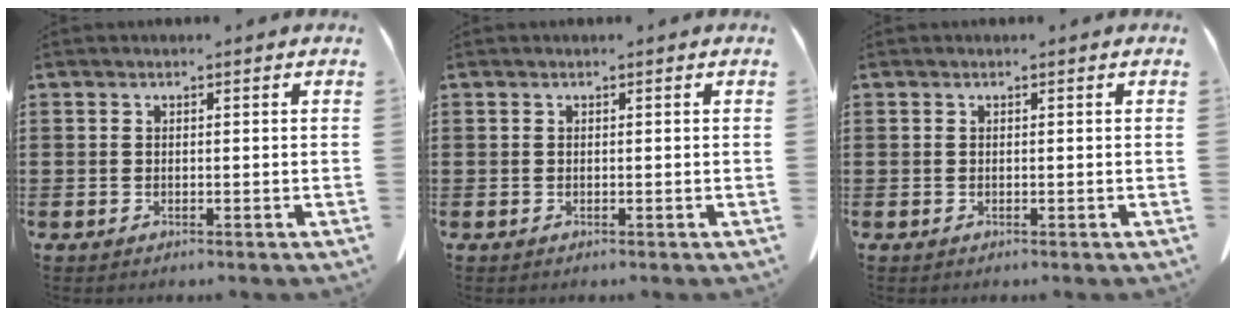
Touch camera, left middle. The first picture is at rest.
{"total": 0.0}
{"total": 0.0}